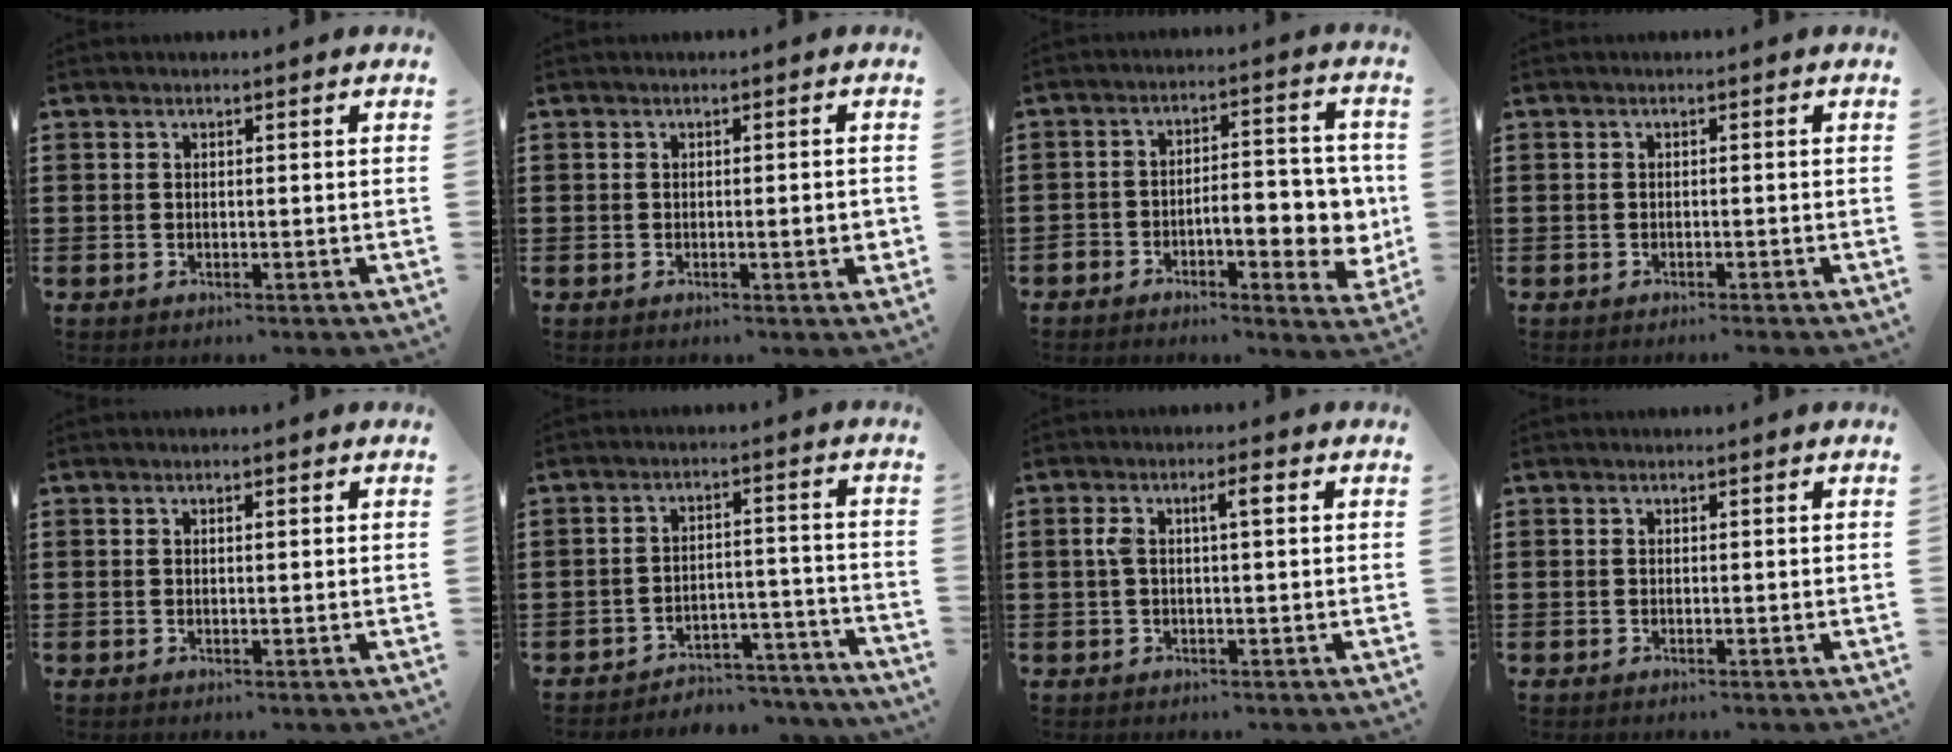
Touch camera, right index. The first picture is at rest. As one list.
[{"total": 2.2, "force": [-0.3, 0.2, 2.2], "torque": [-0.035, -0.004, -0.004]}, {"total": 7.4, "force": [-2.7, 3.4, 6.0], "torque": [-0.076, -0.002, -0.051]}, {"total": 0.7, "force": [-0.6, 0.0, 0.1], "torque": [-0.004, -0.002, -0.013]}, {"total": 0.7, "force": [0.2, 0.2, 0.7], "torque": [-0.014, 0.001, 0.004]}, {"total": 4.3, "force": [-4.1, 0.8, 0.6], "torque": [-0.014, 0.009, -0.087]}, {"total": 3.4, "force": [0.7, 0.8, 3.3], "torque": [-0.058, 0.004, 0.007]}, {"total": 0.0}]